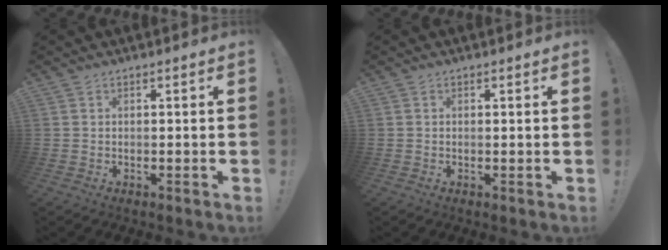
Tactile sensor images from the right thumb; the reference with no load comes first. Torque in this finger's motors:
{"motor_torque": [-0.13, -0.19, -0.40, 0.03, 0.01]}